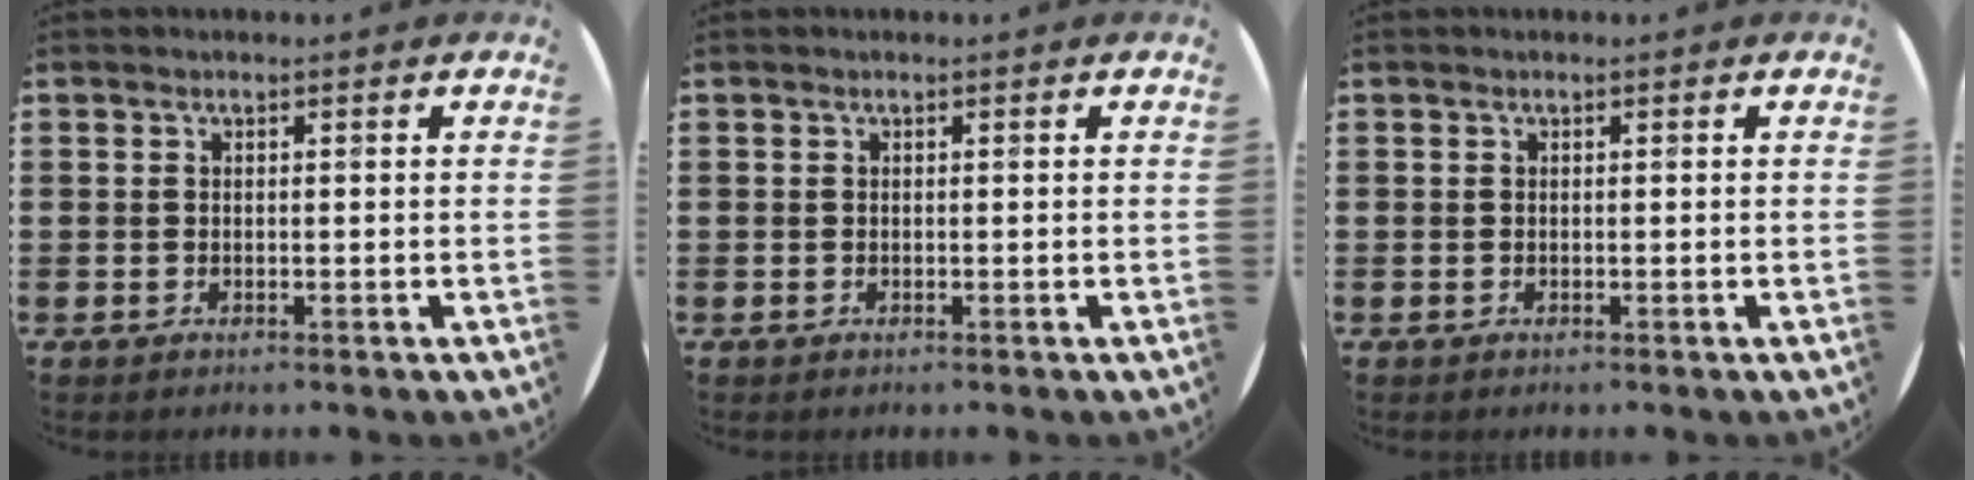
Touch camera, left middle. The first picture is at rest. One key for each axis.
{"total": 0.0}
{"total": 0.0}